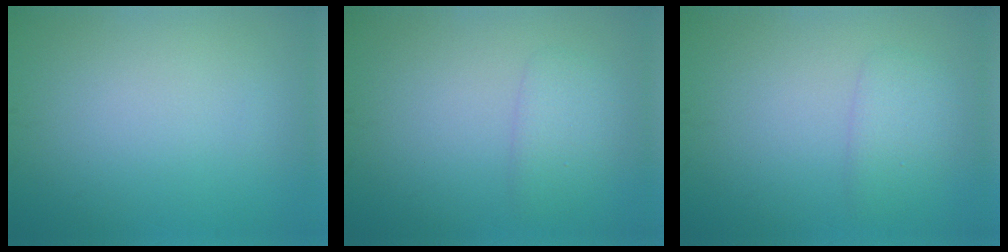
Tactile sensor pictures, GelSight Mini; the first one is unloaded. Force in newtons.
{"total": 1.9, "press": 1.9, "slide": 0.1}
{"total": 1.9, "press": 1.9, "slide": 0.1}